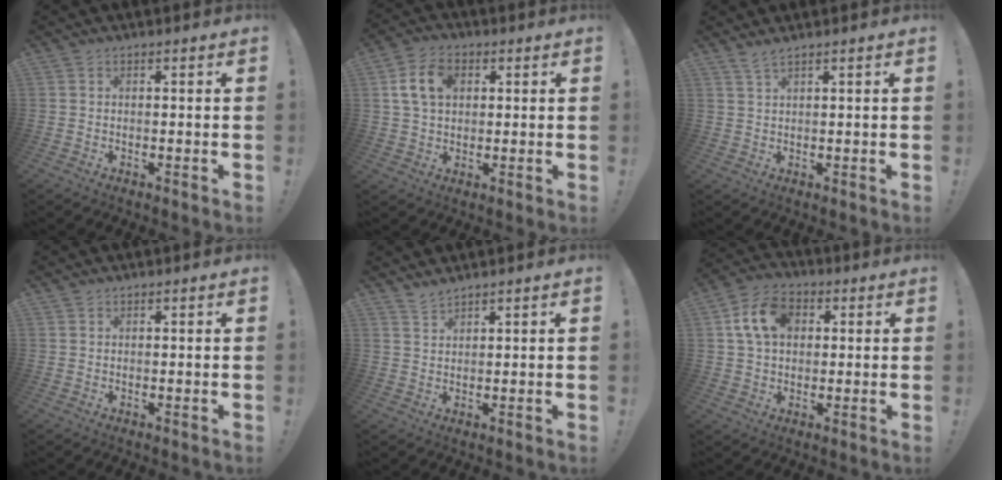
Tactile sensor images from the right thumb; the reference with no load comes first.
{"total": 9.7, "force": [2.6, 6.7, 6.6], "torque": [-0.113, 0.010, 0.052]}
{"total": 2.4, "force": [2.0, 0.1, 1.3], "torque": [-0.031, -0.007, 0.037]}
{"total": 0.7, "force": [0.7, 0.3, 0.0], "torque": [0.005, -0.003, 0.012]}
{"total": 2.6, "force": [2.5, 0.3, 0.6], "torque": [-0.009, -0.017, 0.046]}
{"total": 11.8, "force": [3.5, 8.6, 7.4], "torque": [-0.117, 0.012, 0.070]}